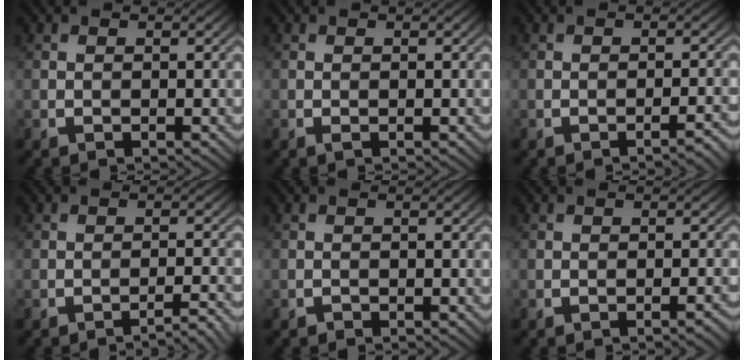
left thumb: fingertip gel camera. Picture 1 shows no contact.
{"total": 0.6, "force": [-0.2, 0.2, 0.5], "torque": [-0.009, 0.002, -0.005]}
{"total": 1.8, "force": [-1.6, -0.6, 0.5], "torque": [-0.008, 0.008, -0.023]}
{"total": 2.2, "force": [-2.0, -0.7, 0.6], "torque": [-0.010, 0.009, -0.032]}
{"total": 0.7, "force": [-0.6, -0.3, -0.2], "torque": [0.004, 0.001, -0.012]}
{"total": 1.2, "force": [-1.0, -0.3, 0.4], "torque": [-0.008, 0.004, -0.016]}